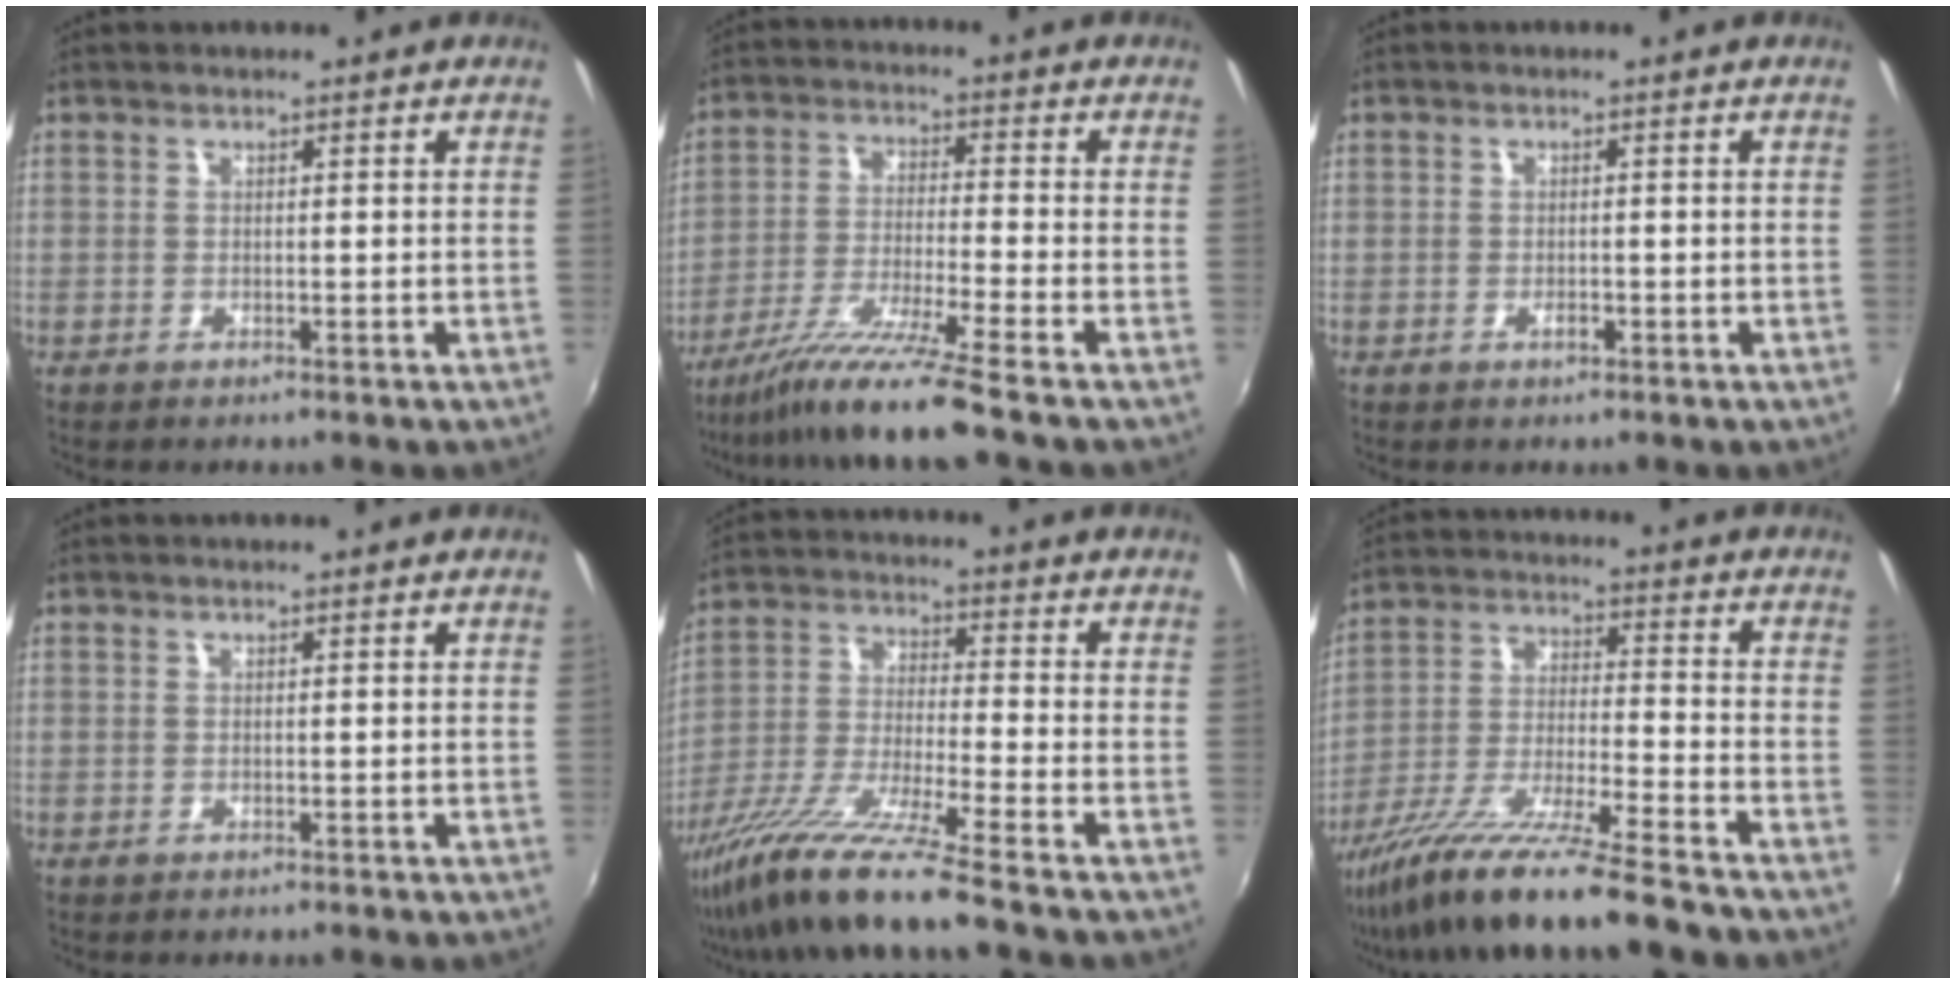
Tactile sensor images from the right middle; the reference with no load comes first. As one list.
[{"total": 11.5, "force": [-9.4, -2.1, 6.4], "torque": [-0.128, -0.020, -0.170]}, {"total": 1.2, "force": [-0.6, 0.6, 0.8], "torque": [-0.014, 0.000, -0.011]}, {"total": 0.0}, {"total": 14.4, "force": [-11.3, -1.1, 8.9], "torque": [-0.180, -0.031, -0.212]}, {"total": 16.8, "force": [-13.7, -0.2, 9.7], "torque": [-0.190, -0.035, -0.245]}]